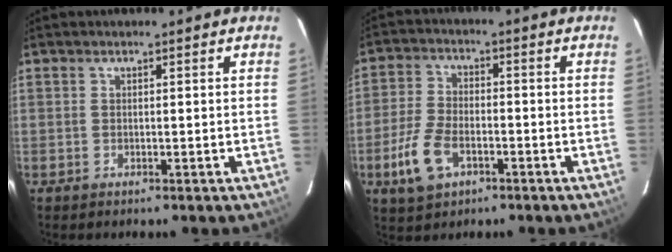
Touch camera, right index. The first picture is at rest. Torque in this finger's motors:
{"motor_torque": [0.41, -0.39, 0.47, 0.11]}